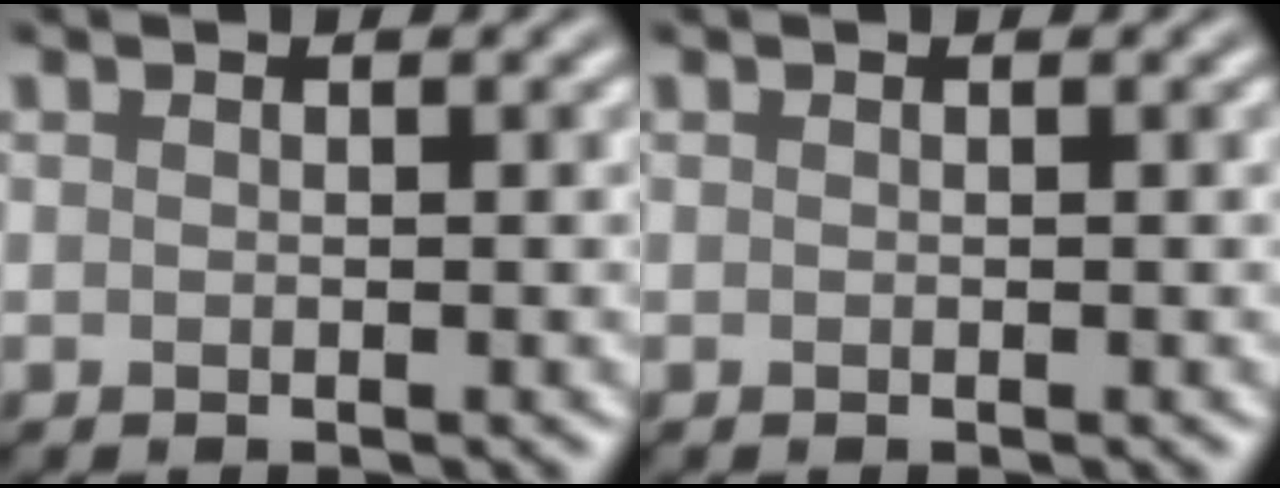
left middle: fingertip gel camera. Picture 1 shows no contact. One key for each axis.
{"total": 0.0}